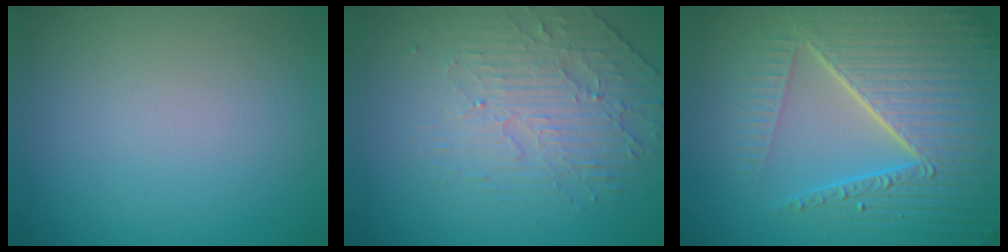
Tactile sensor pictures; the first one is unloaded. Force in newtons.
{"total": 4.5, "press": 3.3, "slide": 3.1}
{"total": 8.8, "press": 6.1, "slide": 6.4}